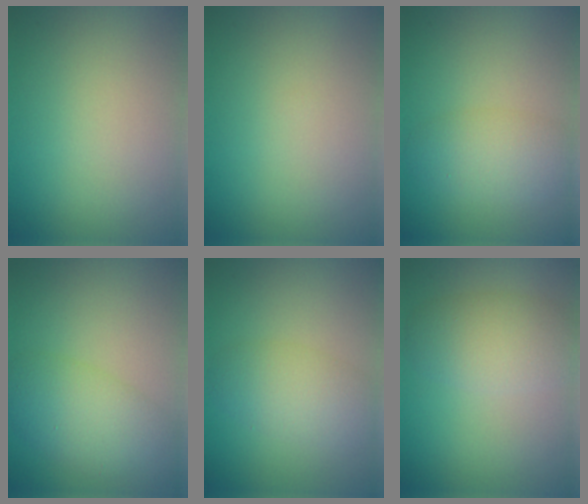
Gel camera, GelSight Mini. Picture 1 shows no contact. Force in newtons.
{"total": 0.0}
{"total": 3.4, "press": 3.4, "slide": 0.1}
{"total": 5.2, "press": 5.1, "slide": 0.3}
{"total": 3.8, "press": 3.8, "slide": 0.2}
{"total": 4.2, "press": 4.2, "slide": 0.4}